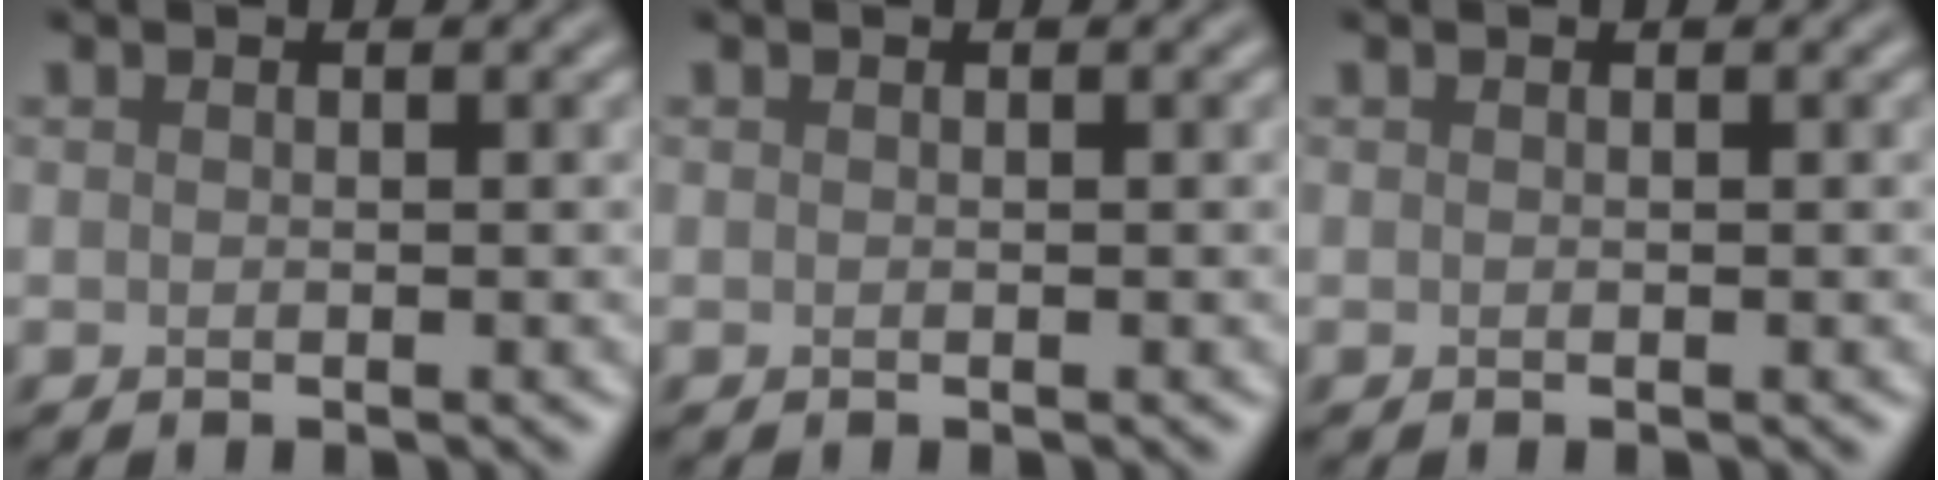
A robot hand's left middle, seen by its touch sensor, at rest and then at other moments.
{"total": 0.0}
{"total": 0.0}